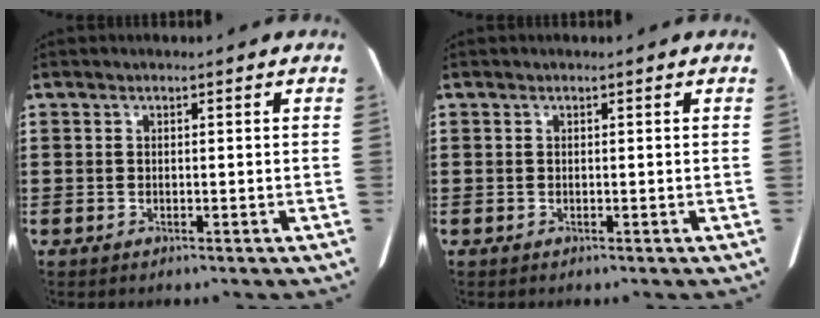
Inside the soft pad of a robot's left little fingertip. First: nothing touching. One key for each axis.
{"total": 0.0}